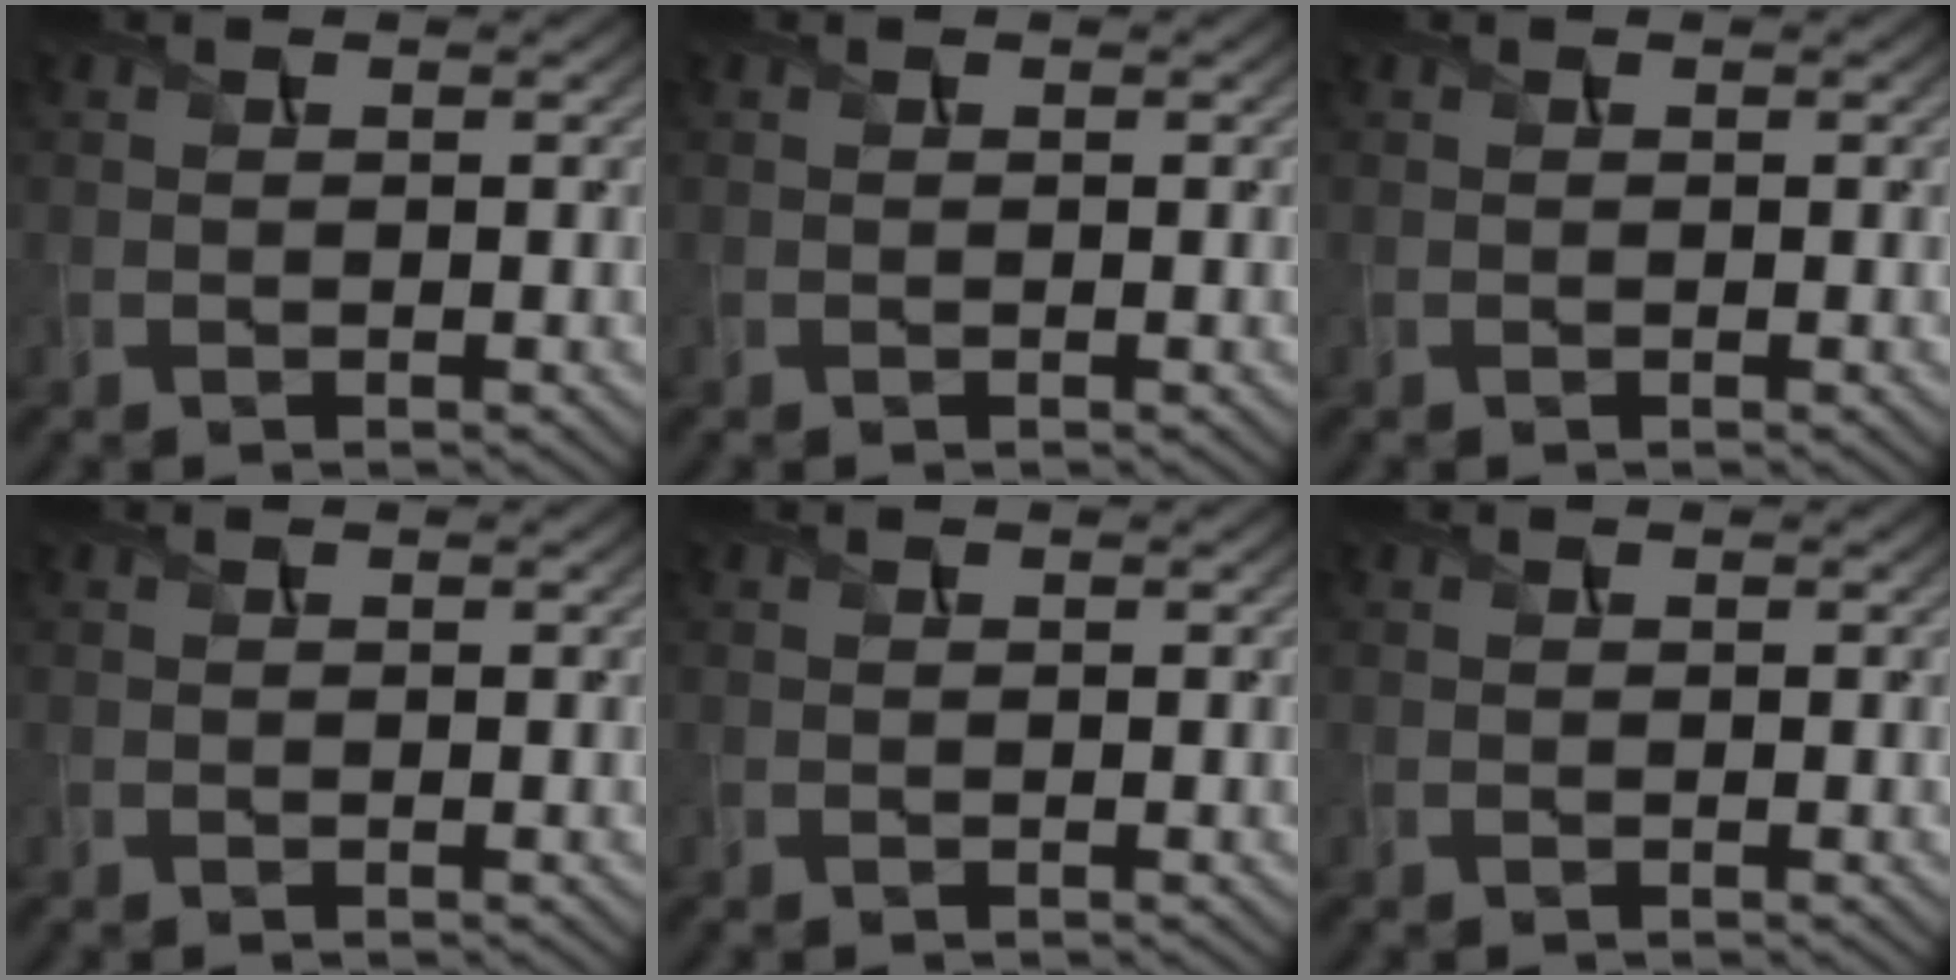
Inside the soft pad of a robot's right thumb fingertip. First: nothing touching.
{"total": 0.0}
{"total": 0.0}
{"total": 0.0}
{"total": 0.0}
{"total": 0.0}